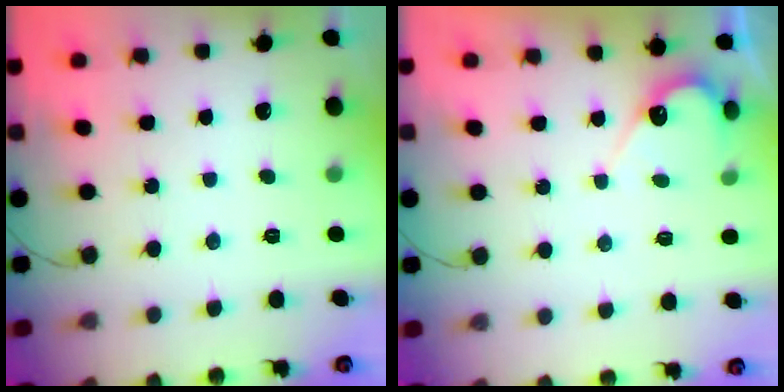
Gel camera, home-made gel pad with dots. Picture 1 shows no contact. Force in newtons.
{"total": 5.0, "press": 5.0, "slide": 0.4}